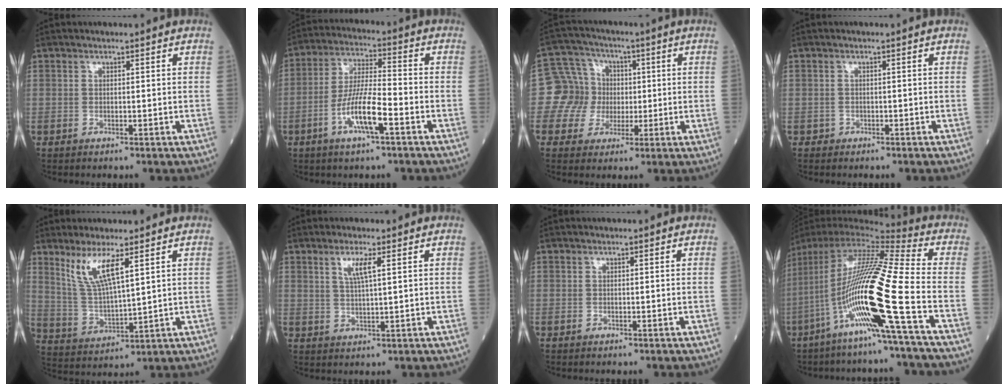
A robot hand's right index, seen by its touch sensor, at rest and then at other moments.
{"total": 9.3, "force": [-3.8, 1.4, 8.4], "torque": [-0.167, -0.001, -0.073]}
{"total": 8.0, "force": [-0.2, 7.9, 0.8], "torque": [-0.013, 0.034, -0.002]}
{"total": 1.0, "force": [-0.6, 0.8, -0.2], "torque": [-0.004, 0.005, -0.011]}
{"total": 8.0, "force": [4.6, 0.8, 6.6], "torque": [-0.139, -0.010, 0.101]}
{"total": 3.5, "force": [1.6, 0.1, 3.1], "torque": [-0.065, -0.001, 0.032]}
{"total": 0.0}
{"total": 20.7, "force": [-6.9, -1.2, 19.5], "torque": [-0.403, -0.020, -0.146]}